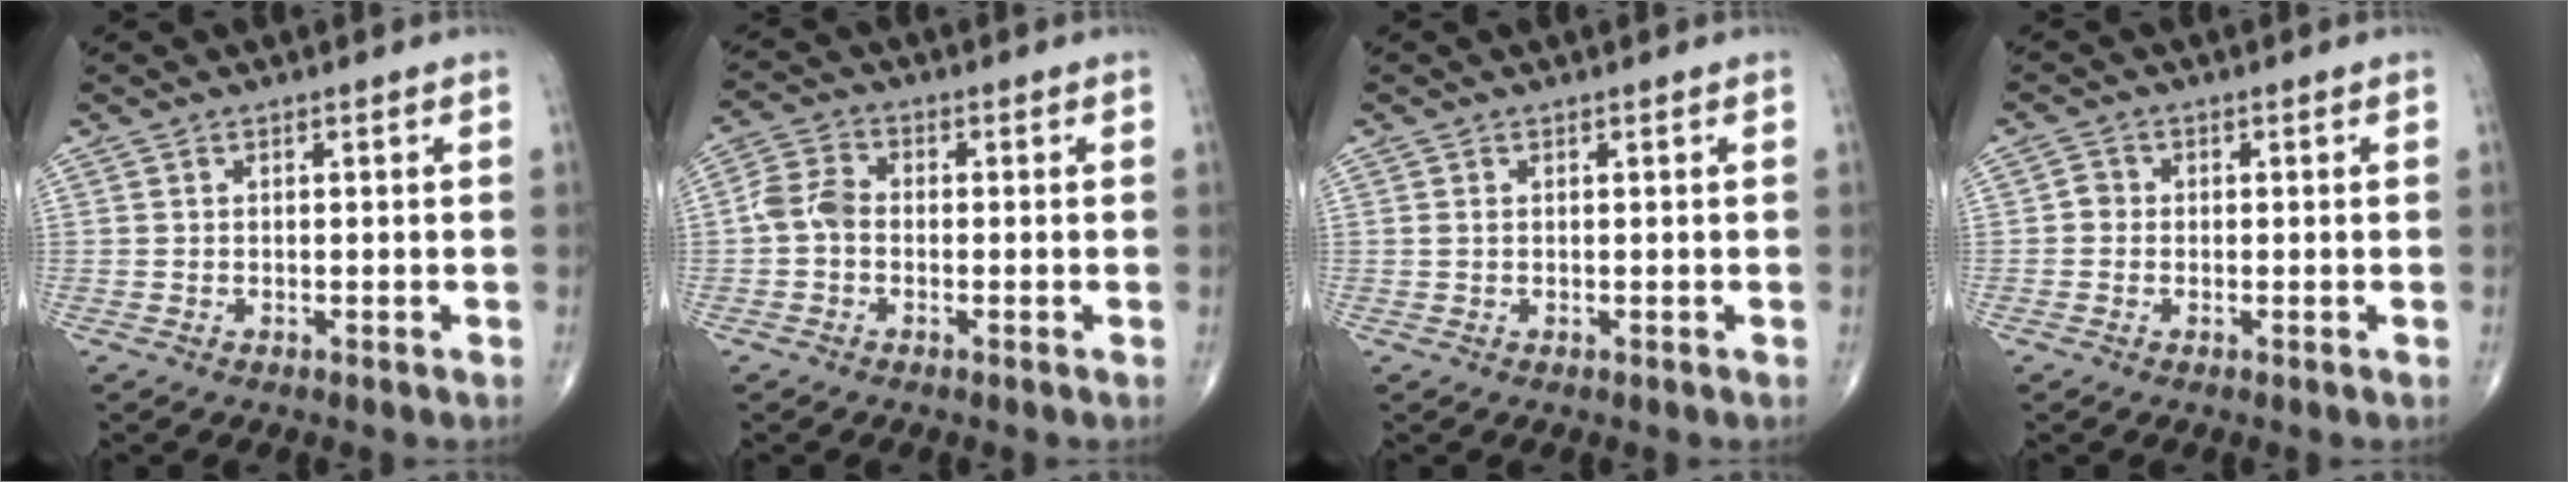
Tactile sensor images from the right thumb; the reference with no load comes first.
{"total": 5.0, "force": [-0.7, 3.4, 3.6], "torque": [-0.070, 0.014, -0.025]}
{"total": 0.5, "force": [0.1, 0.2, 0.4], "torque": [-0.012, 0.004, 0.004]}
{"total": 1.7, "force": [-0.2, 1.5, 0.7], "torque": [0.000, 0.006, -0.009]}